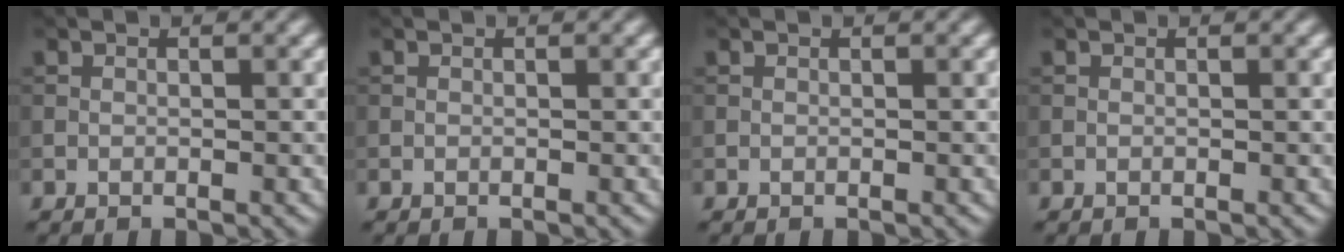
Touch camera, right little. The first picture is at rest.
{"total": 0.0}
{"total": 0.0}
{"total": 0.0}